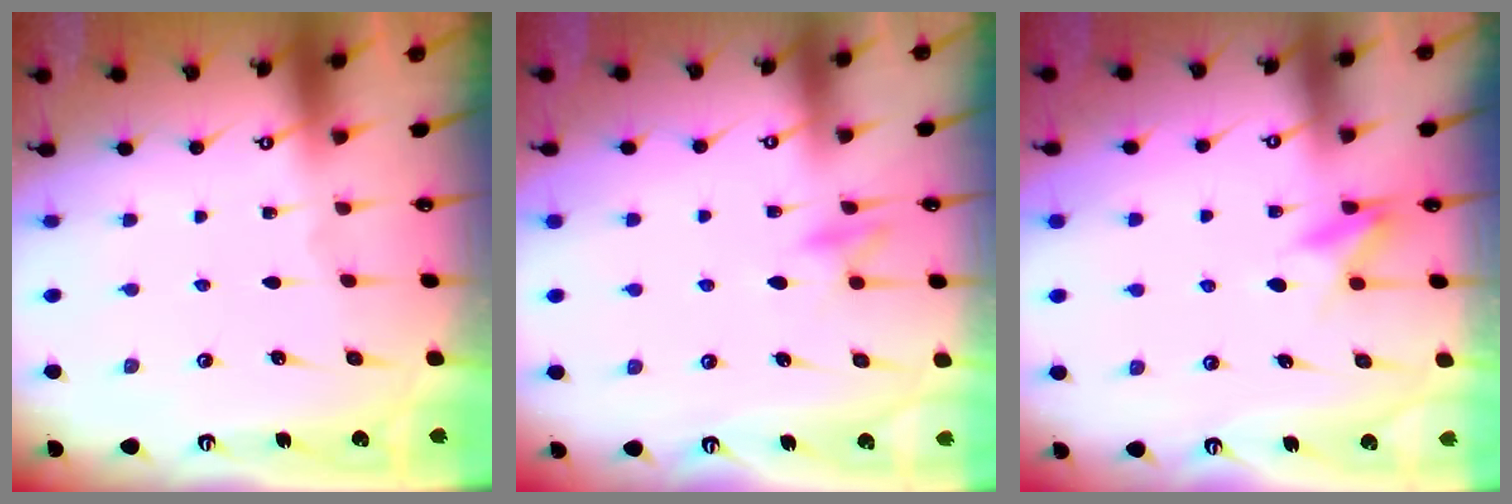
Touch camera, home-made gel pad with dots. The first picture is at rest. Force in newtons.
{"total": 9.9, "press": 9.9, "slide": 0.9}
{"total": 8.5, "press": 8.4, "slide": 1.3}